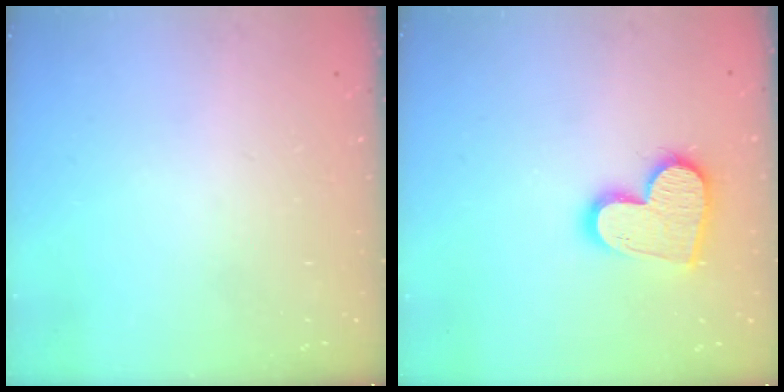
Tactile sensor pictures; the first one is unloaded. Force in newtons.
{"total": 15.2, "press": 15.1, "slide": 1.2}